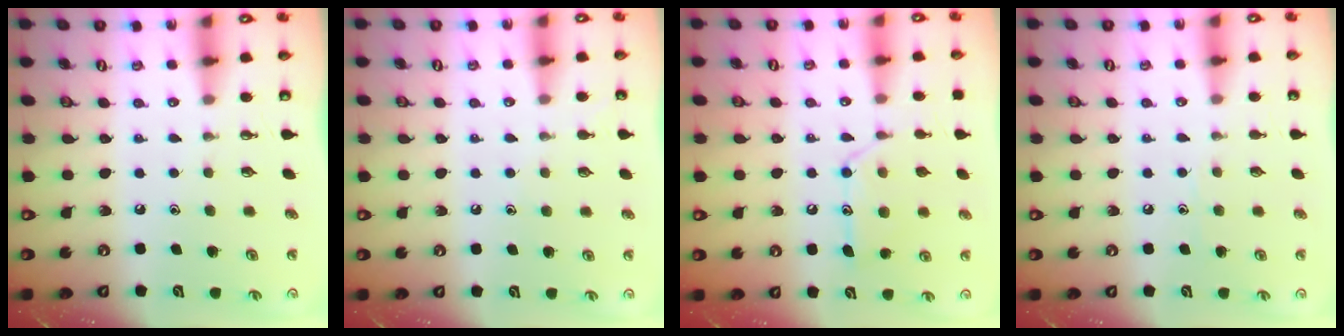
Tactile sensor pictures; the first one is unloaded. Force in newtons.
{"total": 2.9, "press": 2.9, "slide": 0.4}
{"total": 13.7, "press": 13.7, "slide": 0.9}
{"total": 4.5, "press": 4.5, "slide": 0.5}